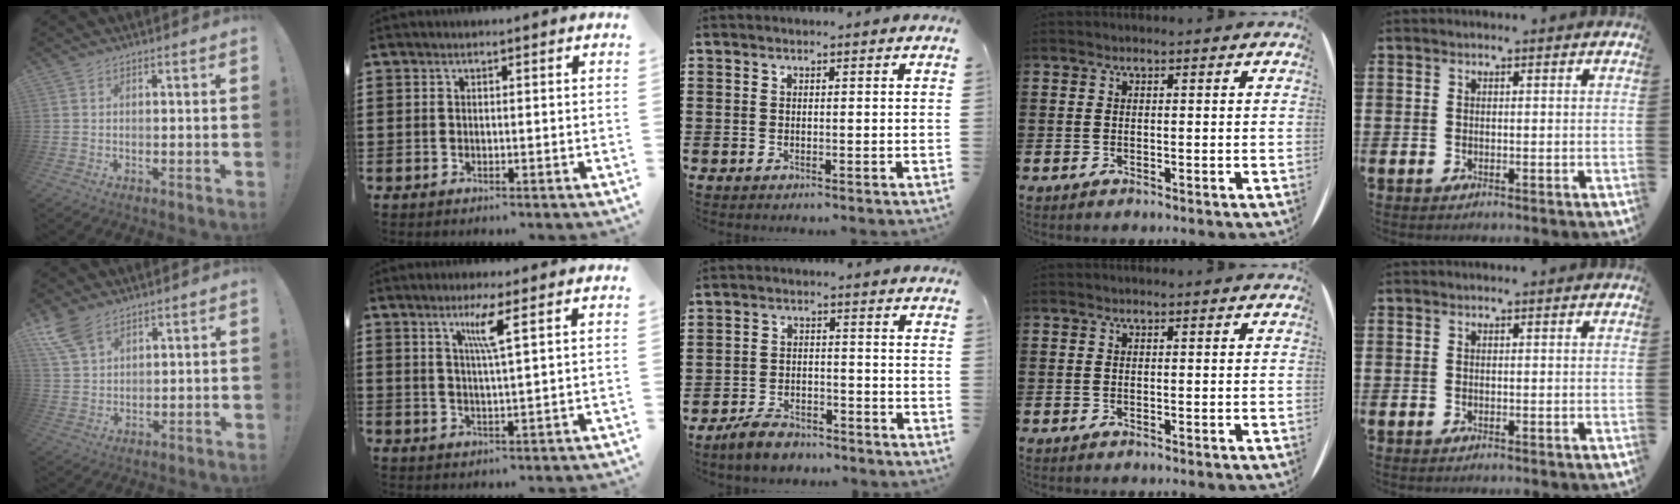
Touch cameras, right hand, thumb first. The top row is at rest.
{"thumb": {"total": 8.5, "force": [5.8, 4.4, 4.4], "torque": [-0.092, -0.023, 0.113]}, "index": {"total": 4.6, "force": [2.2, -0.3, 4.0], "torque": [-0.086, -0.003, 0.033]}, "middle": {"total": 4.5, "force": [-4.2, 1.2, 1.3], "torque": [-0.037, 0.006, -0.087]}}